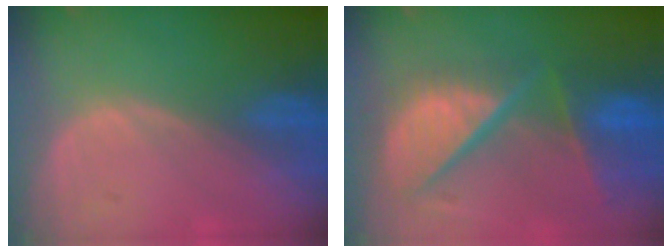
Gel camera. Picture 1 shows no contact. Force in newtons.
{"total": 12.1, "press": 10.0, "slide": 6.8}